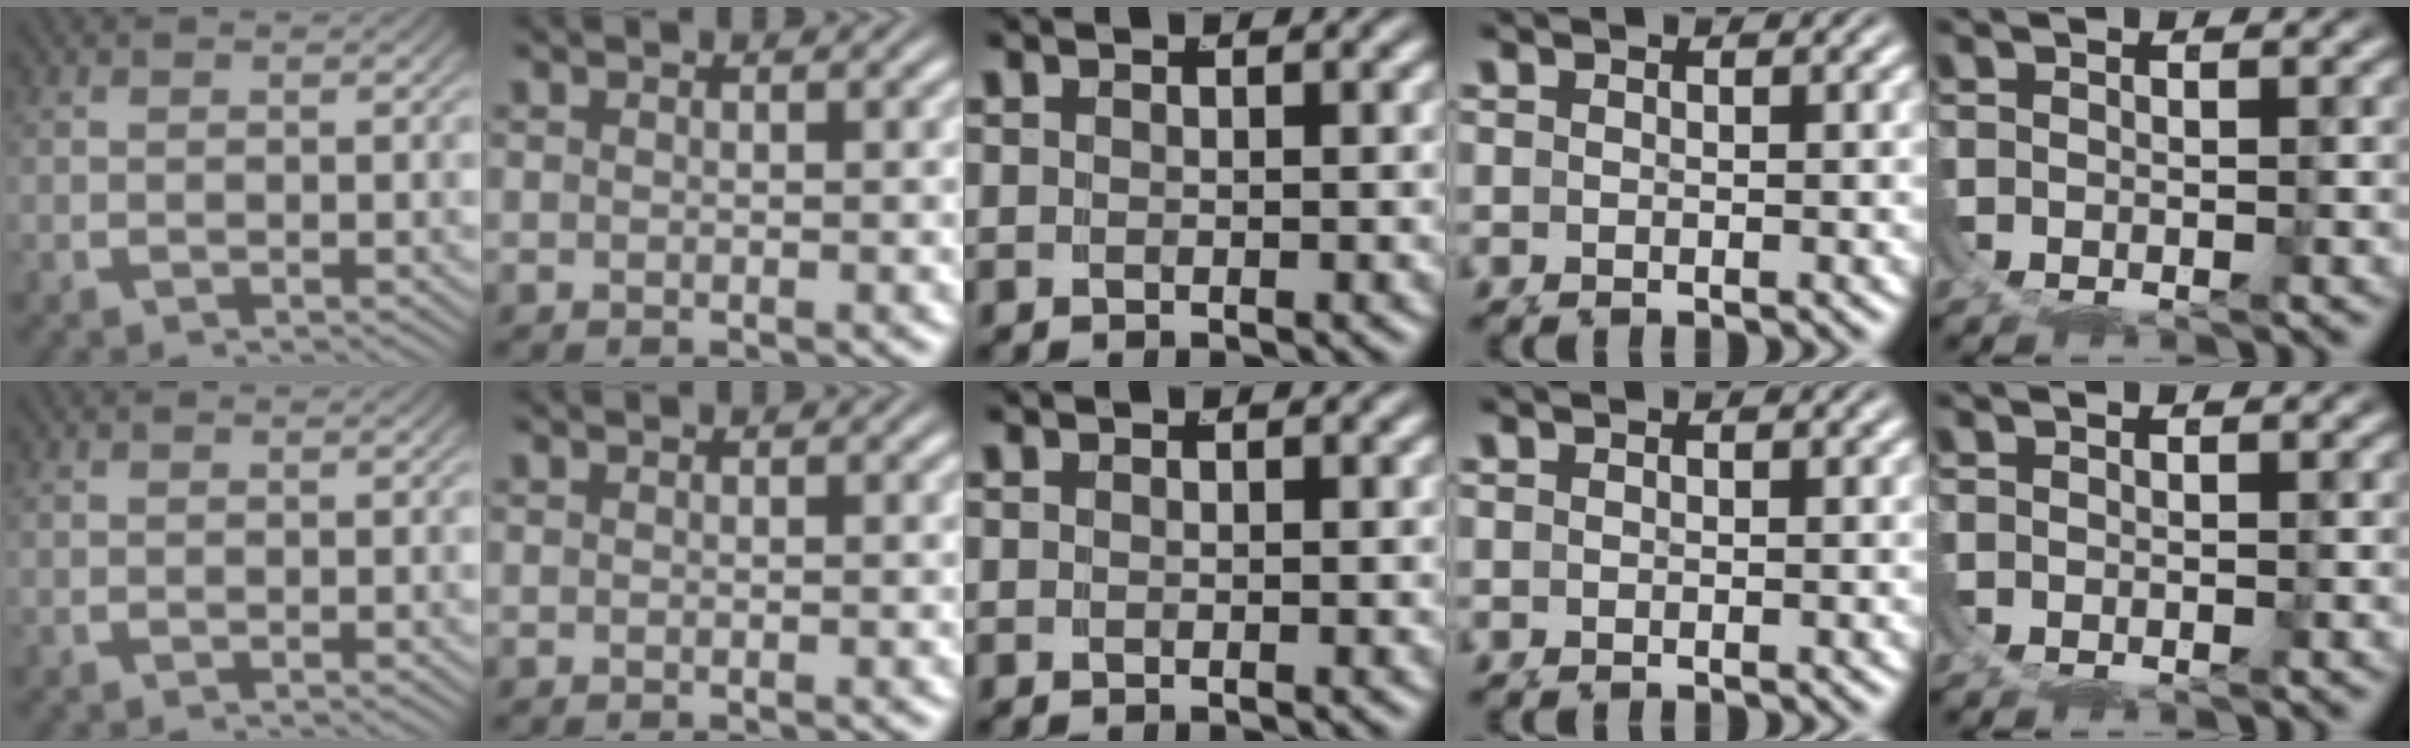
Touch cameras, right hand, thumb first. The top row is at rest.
{}